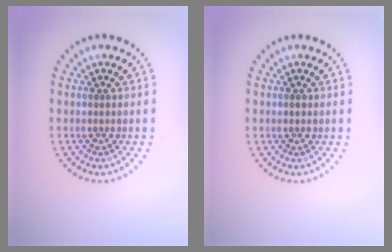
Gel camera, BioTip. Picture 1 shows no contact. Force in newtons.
{"total": 0.6, "press": 0.6, "slide": 0.2}